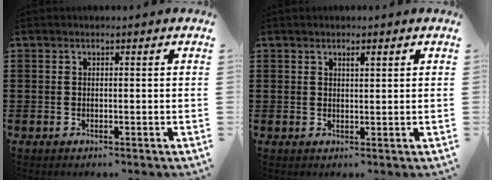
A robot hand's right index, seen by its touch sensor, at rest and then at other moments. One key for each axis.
{"total": 1.1, "fx": 0.5, "fy": 0.3, "fz": 1.0, "tx": -0.018, "ty": 0.002, "tz": 0.006}